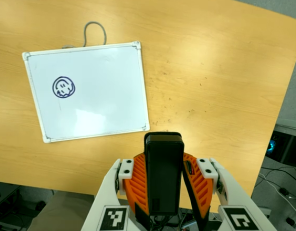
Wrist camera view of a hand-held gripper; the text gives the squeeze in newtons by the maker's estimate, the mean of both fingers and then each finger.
{"total": 5.6, "left": 4.6, "right": 6.7}